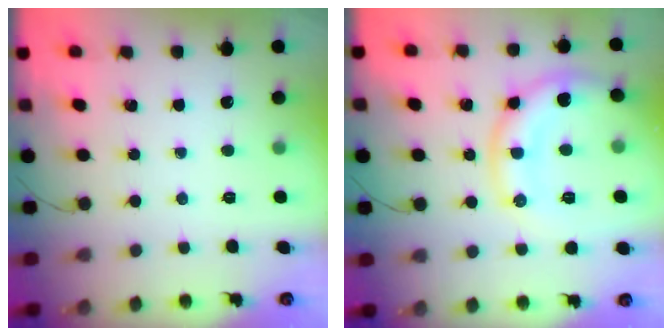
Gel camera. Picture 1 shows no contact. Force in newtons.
{"total": 12.2, "press": 12.2, "slide": 0.6}